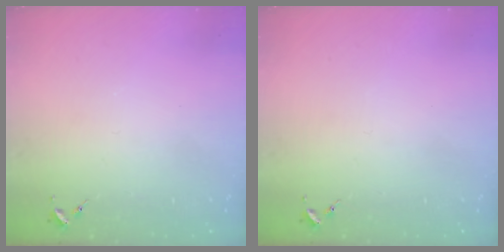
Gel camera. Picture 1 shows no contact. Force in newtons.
{"total": 0.0}